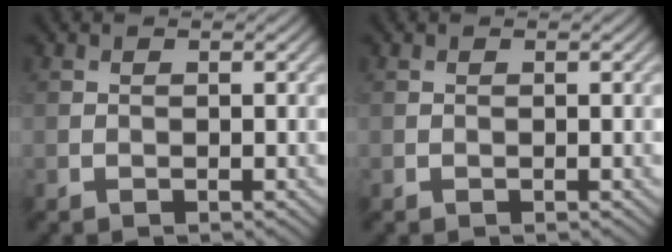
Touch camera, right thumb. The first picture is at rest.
{"total": 0.0}